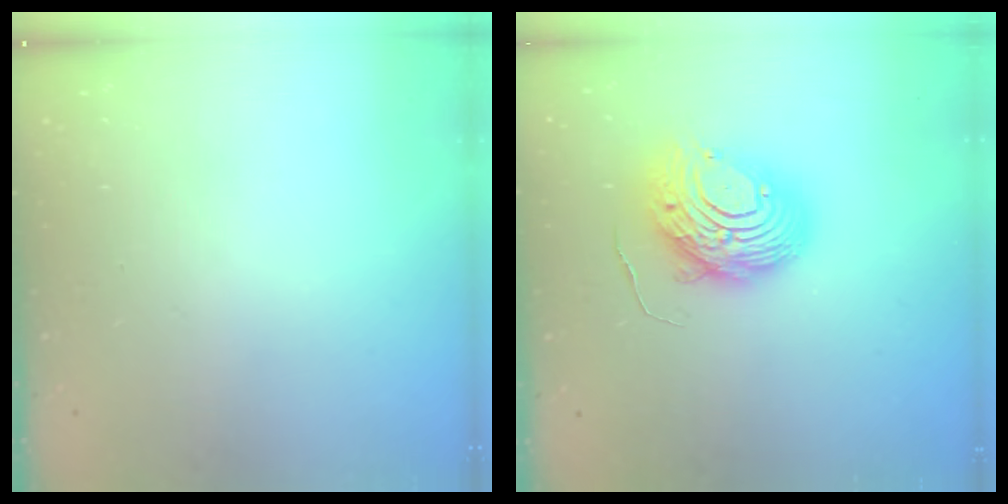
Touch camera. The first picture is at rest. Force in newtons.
{"total": 12.8, "press": 12.7, "slide": 1.3}